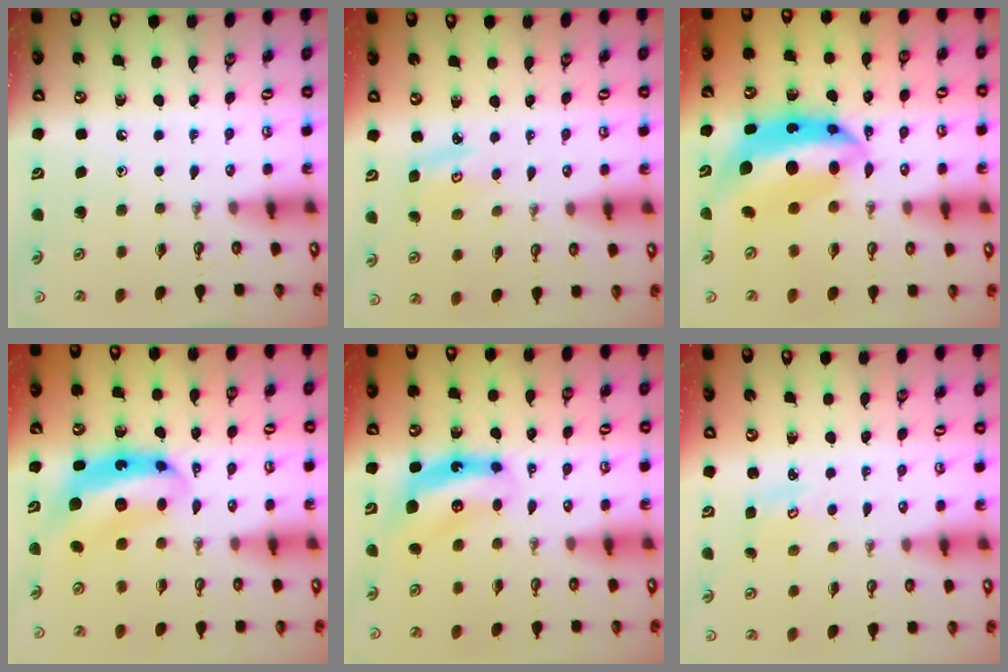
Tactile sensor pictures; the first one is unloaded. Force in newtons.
{"total": 2.9, "press": 2.9, "slide": 0.3}
{"total": 12.0, "press": 11.9, "slide": 1.3}
{"total": 8.4, "press": 8.3, "slide": 0.9}
{"total": 6.7, "press": 6.7, "slide": 0.4}
{"total": 1.9, "press": 1.9, "slide": 0.2}